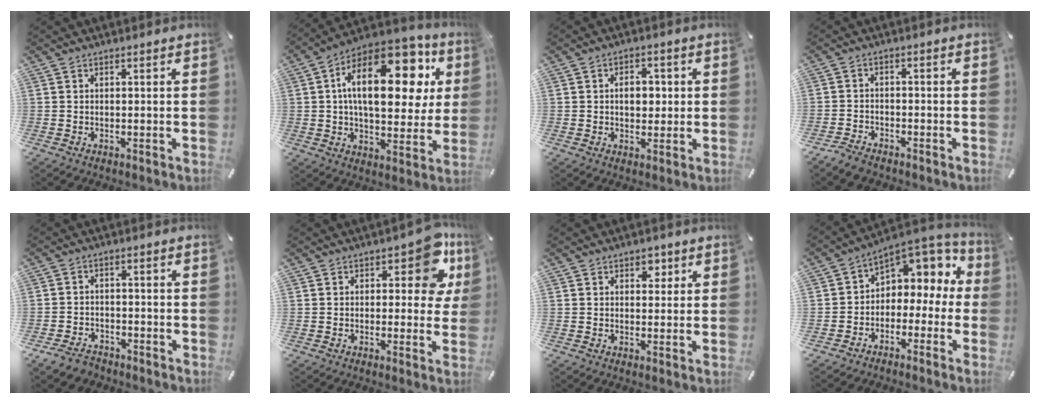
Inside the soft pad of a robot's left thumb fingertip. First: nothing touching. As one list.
[{"total": 23.2, "force": [7.2, 12.3, 18.3], "torque": [-0.301, -0.032, 0.109]}, {"total": 5.6, "force": [0.2, 4.0, 3.9], "torque": [-0.047, -0.003, -0.005]}, {"total": 2.9, "force": [-2.6, 1.0, 0.8], "torque": [-0.027, 0.012, -0.056]}, {"total": 4.3, "force": [-3.3, 2.4, 1.3], "torque": [-0.032, 0.017, -0.066]}, {"total": 10.6, "force": [4.8, 5.6, 7.6], "torque": [-0.073, -0.023, 0.077]}, {"total": 3.0, "force": [1.5, 2.2, 1.5], "torque": [-0.001, -0.007, 0.018]}, {"total": 5.5, "force": [1.8, 4.9, 1.7], "torque": [-0.034, -0.025, 0.034]}]